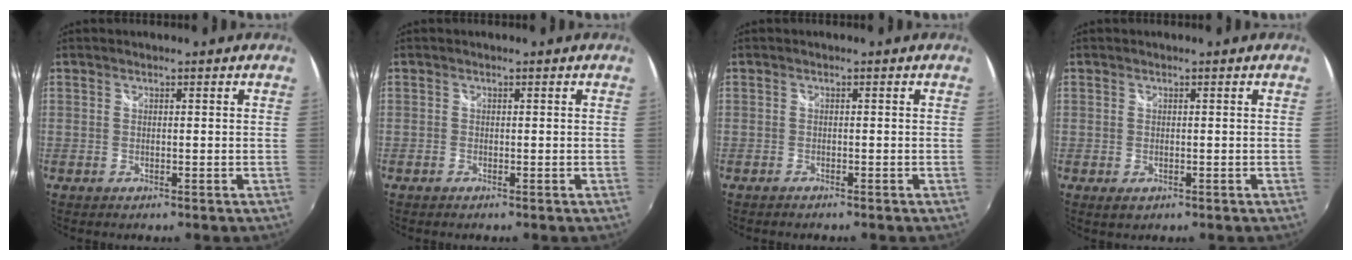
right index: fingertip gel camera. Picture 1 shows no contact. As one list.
[{"total": 0.5, "force": [-0.5, 0.2, 0.0], "torque": [-0.002, -0.002, -0.013]}, {"total": 0.9, "force": [-0.9, 0.3, 0.2], "torque": [-0.009, -0.003, -0.017]}, {"total": 1.4, "force": [-0.3, 1.1, 0.8], "torque": [-0.015, -0.005, -0.004]}]